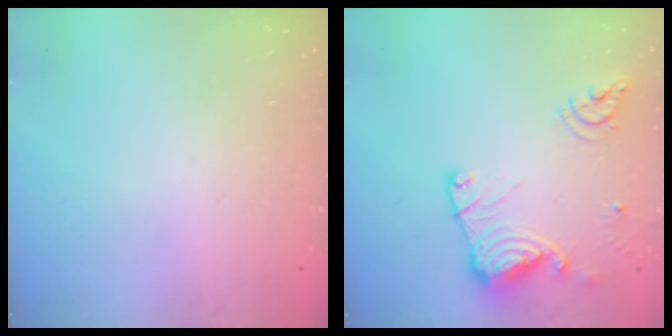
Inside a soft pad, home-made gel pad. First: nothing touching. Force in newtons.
{"total": 15.2, "press": 15.1, "slide": 1.8}